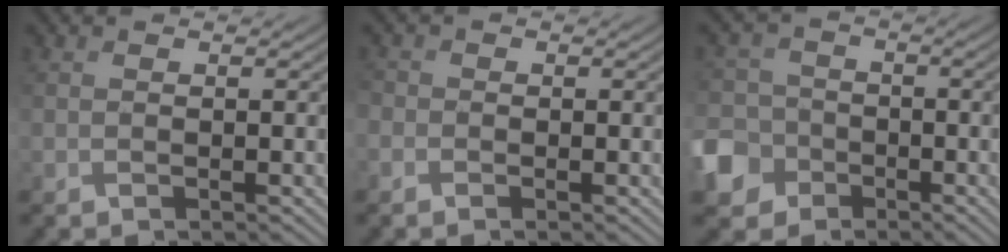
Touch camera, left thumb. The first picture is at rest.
{"total": 1.5, "force": [-0.8, 1.2, 0.3], "torque": [-0.007, -0.003, -0.024]}
{"total": 8.8, "force": [-4.2, 7.0, 3.3], "torque": [-0.100, -0.021, -0.104]}